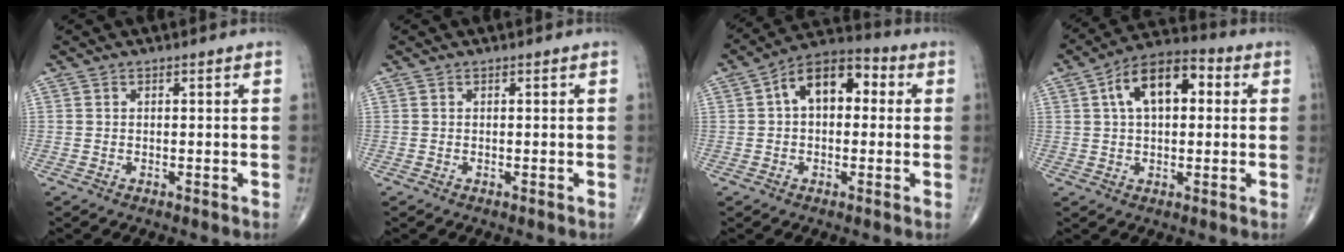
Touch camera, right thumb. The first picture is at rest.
{"total": 0.0}
{"total": 11.5, "force": [1.9, 7.0, 8.9], "torque": [-0.118, 0.035, 0.017]}
{"total": 12.6, "force": [3.0, 7.0, 10.0], "torque": [-0.154, 0.026, 0.040]}